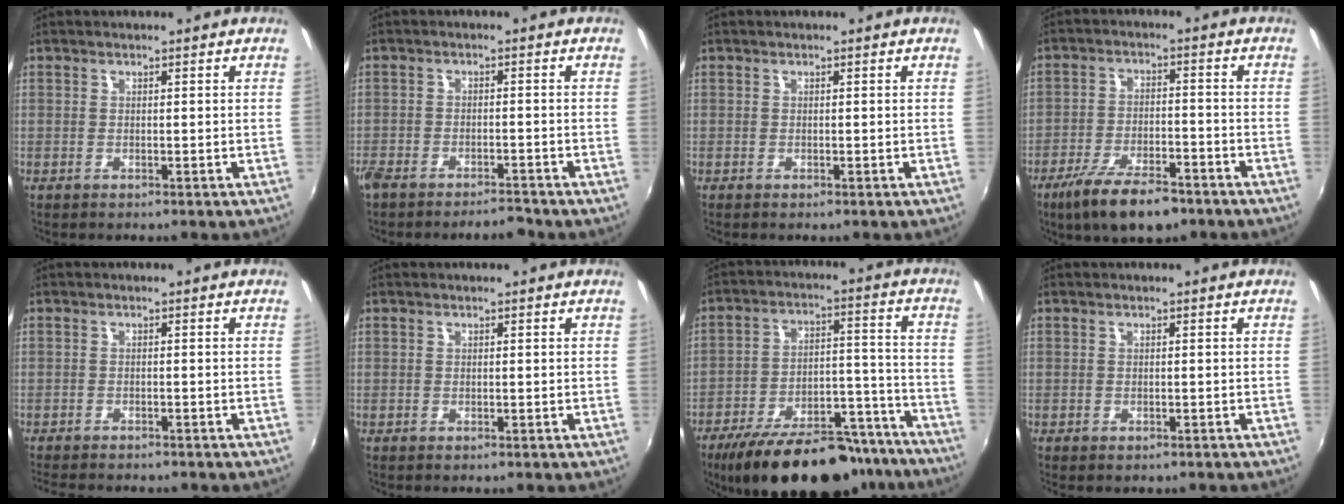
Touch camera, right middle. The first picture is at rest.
{"total": 5.7, "force": [-5.2, 1.3, 1.9], "torque": [-0.060, -0.009, -0.087]}
{"total": 0.0}
{"total": 12.0, "force": [-8.6, 4.0, 7.5], "torque": [-0.163, -0.025, -0.145]}
{"total": 6.4, "force": [-5.7, 1.3, 2.4], "torque": [-0.060, -0.020, -0.090]}
{"total": 0.0}
{"total": 25.6, "force": [-20.5, 9.7, 12.0], "torque": [-0.208, 0.010, -0.274]}
{"total": 1.6, "force": [-1.2, 0.8, 0.7], "torque": [-0.015, -0.009, -0.017]}